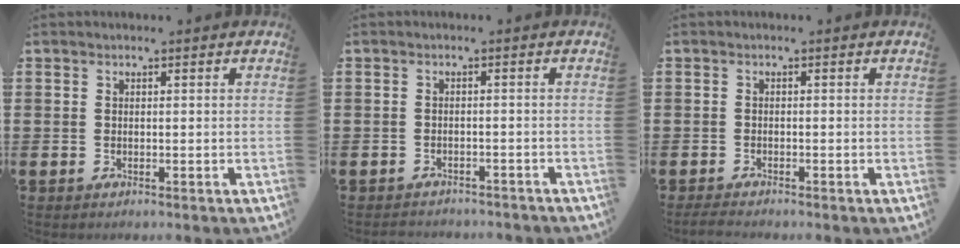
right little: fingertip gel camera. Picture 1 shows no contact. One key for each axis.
{"total": 1.4, "fx": -1.4, "fy": 0.0, "fz": -0.2, "tx": -0.002, "ty": 0.003, "tz": -0.031}
{"total": 0.8, "fx": -0.5, "fy": 0.2, "fz": 0.6, "tx": -0.012, "ty": 0.002, "tz": -0.010}